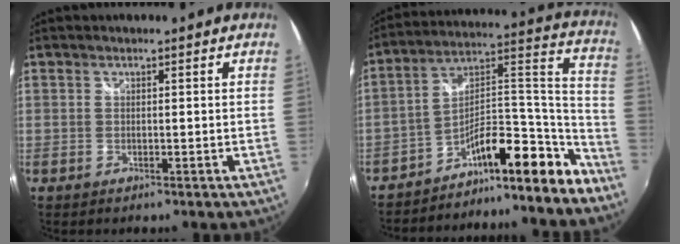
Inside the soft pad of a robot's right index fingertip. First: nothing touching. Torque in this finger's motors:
{"motor_torque": [0.78, -0.78, 0.68, 0.07]}